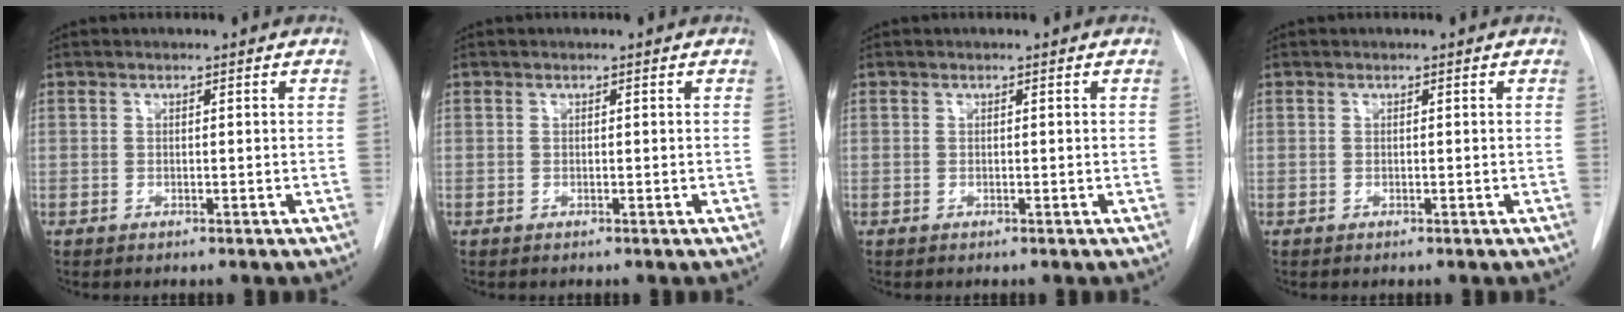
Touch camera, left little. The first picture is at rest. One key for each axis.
{"total": 0.0}
{"total": 0.0}
{"total": 0.0}